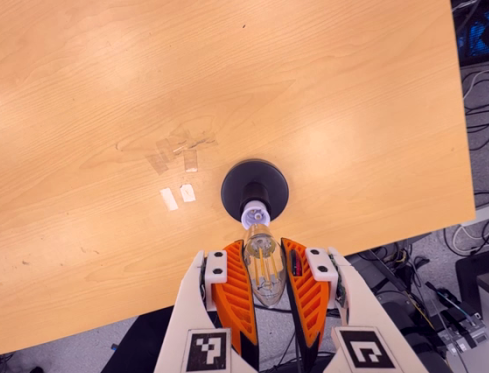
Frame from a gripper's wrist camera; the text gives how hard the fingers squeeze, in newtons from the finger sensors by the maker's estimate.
{"total": 21.7, "left": 25.2, "right": 18.2}